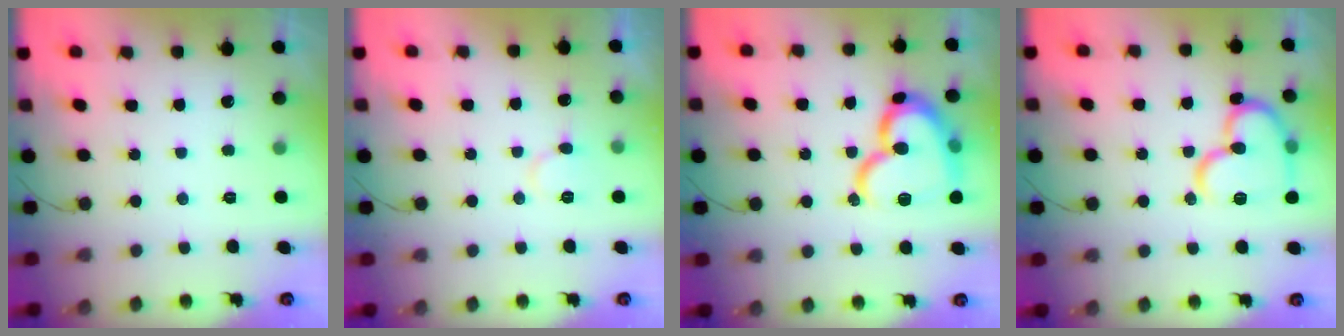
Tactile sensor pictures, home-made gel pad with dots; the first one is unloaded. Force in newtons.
{"total": 6.4, "press": 6.4, "slide": 0.4}
{"total": 19.9, "press": 19.8, "slide": 2.2}
{"total": 17.6, "press": 17.5, "slide": 2.3}